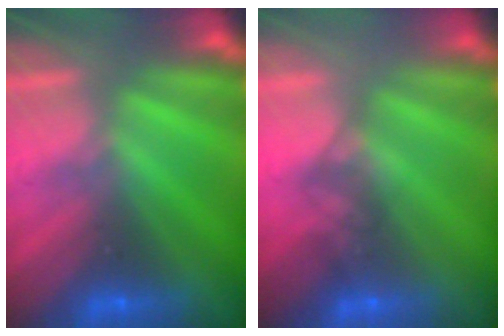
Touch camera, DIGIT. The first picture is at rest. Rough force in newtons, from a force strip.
{"total": 1.6}